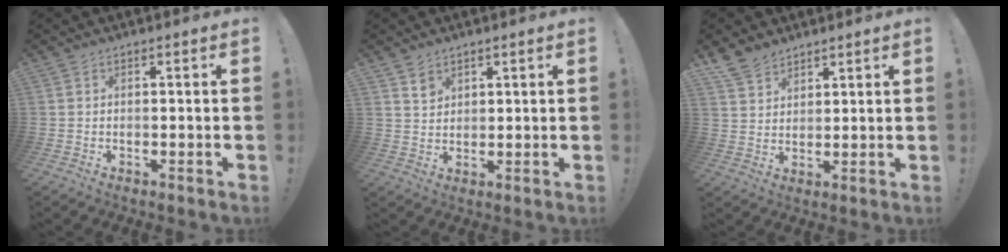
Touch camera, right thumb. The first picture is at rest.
{"total": 3.5, "force": [2.7, 2.2, 0.7], "torque": [0.002, -0.021, 0.047]}
{"total": 6.7, "force": [5.5, 3.6, 1.4], "torque": [-0.031, -0.032, 0.109]}